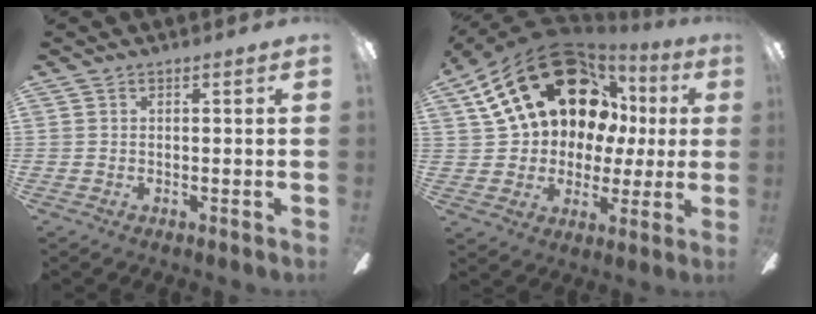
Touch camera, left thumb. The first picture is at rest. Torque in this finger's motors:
{"motor_torque": [1.46, 3.54, 1.52, -1.25, 0.36]}